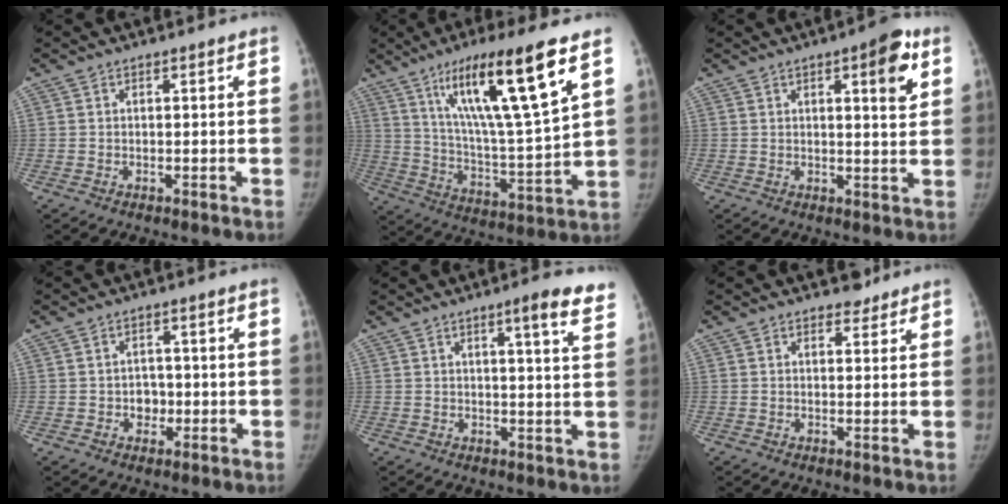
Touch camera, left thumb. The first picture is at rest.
{"total": 20.7, "force": [10.8, 2.4, 17.5], "torque": [-0.283, -0.049, 0.189]}
{"total": 7.3, "force": [3.3, 1.9, 6.2], "torque": [-0.070, -0.013, 0.039]}
{"total": 3.1, "force": [-0.6, 2.6, 1.4], "torque": [0.001, 0.007, -0.008]}
{"total": 8.1, "force": [5.5, 0.6, 5.9], "torque": [-0.062, -0.022, 0.058]}
{"total": 2.2, "force": [1.9, 1.0, 0.4], "torque": [0.006, -0.013, 0.024]}